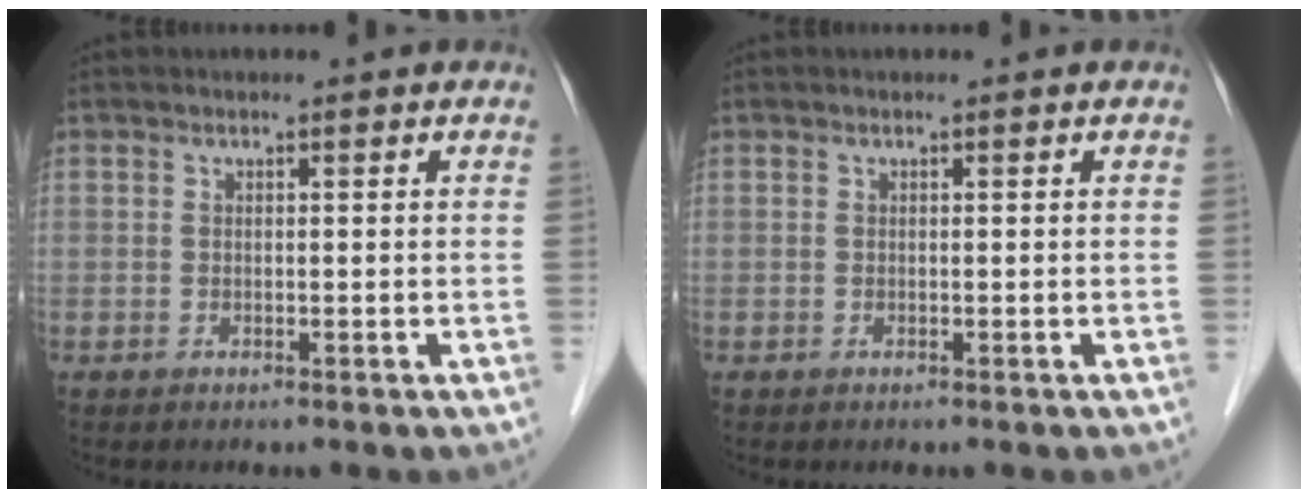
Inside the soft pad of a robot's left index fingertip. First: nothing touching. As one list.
[{"total": 0.0}]